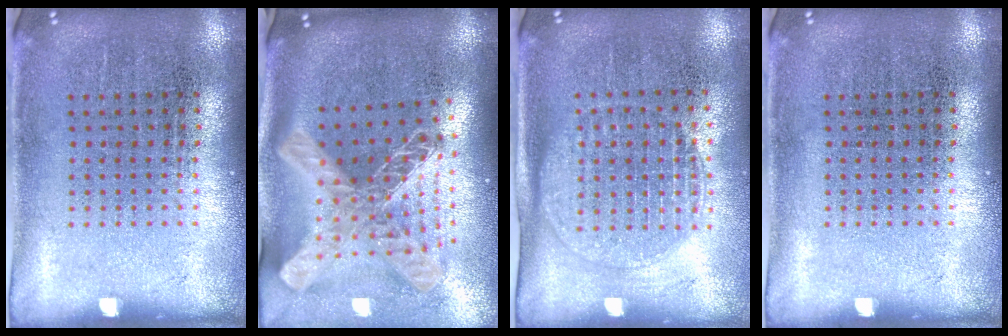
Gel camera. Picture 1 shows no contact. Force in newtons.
{"total": 2.9, "press": 2.0, "slide": 2.1}
{"total": 1.5, "press": 1.3, "slide": 0.8}
{"total": 0.0}